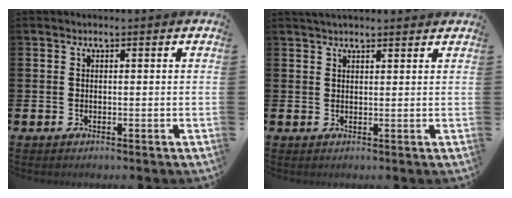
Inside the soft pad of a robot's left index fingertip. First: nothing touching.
{"total": 2.3, "force": [2.2, 0.4, 0.6], "torque": [-0.005, -0.003, 0.037]}